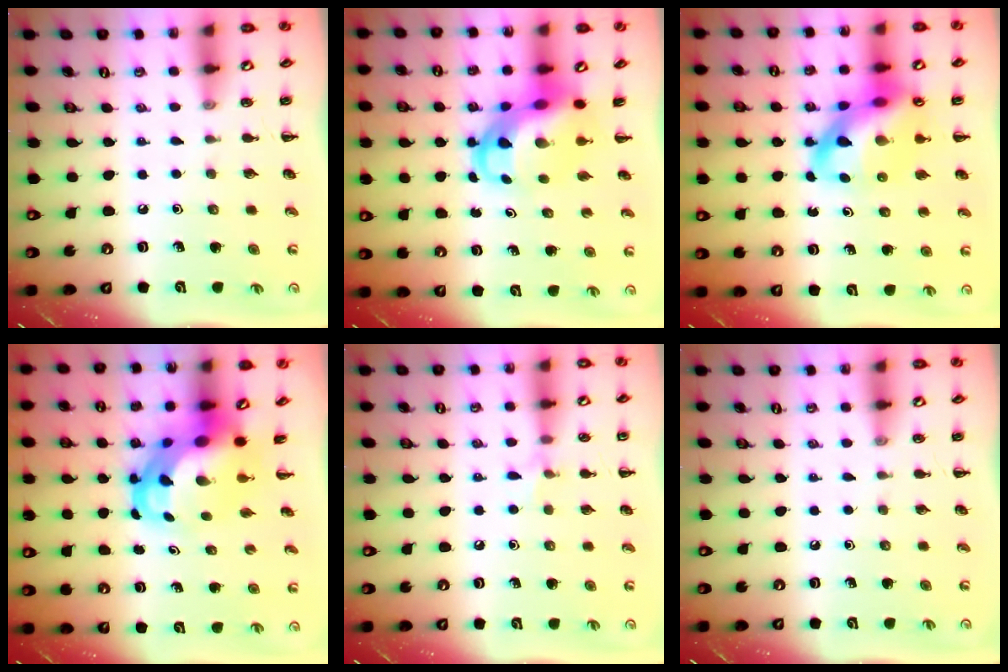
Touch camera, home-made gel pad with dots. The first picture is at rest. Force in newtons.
{"total": 7.7, "press": 7.5, "slide": 2.0}
{"total": 16.0, "press": 15.5, "slide": 4.2}
{"total": 7.6, "press": 7.4, "slide": 1.9}
{"total": 5.5, "press": 5.3, "slide": 1.5}
{"total": 0.0}